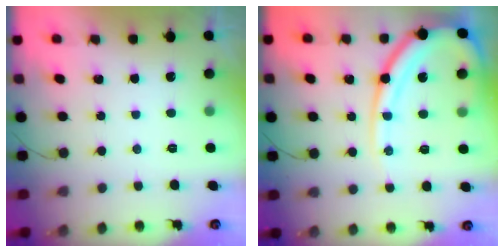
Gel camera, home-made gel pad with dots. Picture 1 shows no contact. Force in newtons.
{"total": 16.0, "press": 15.9, "slide": 1.5}